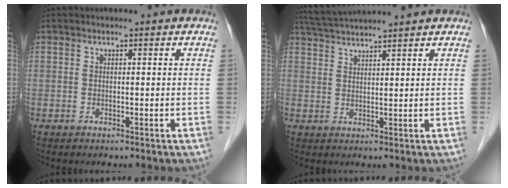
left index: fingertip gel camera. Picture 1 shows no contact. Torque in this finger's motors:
{"motor_torque": [0.94, -1.20, 0.10, 0.06]}